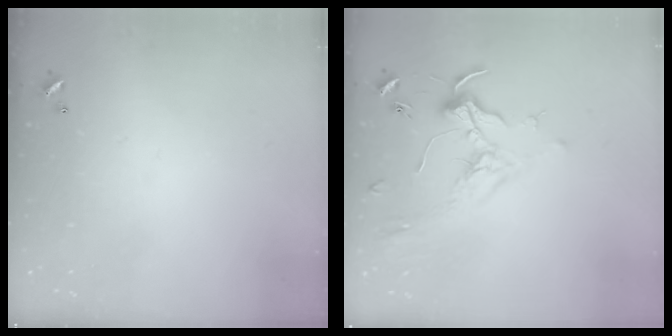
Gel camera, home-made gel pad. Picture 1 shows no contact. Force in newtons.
{"total": 1.8, "press": 1.6, "slide": 0.8}